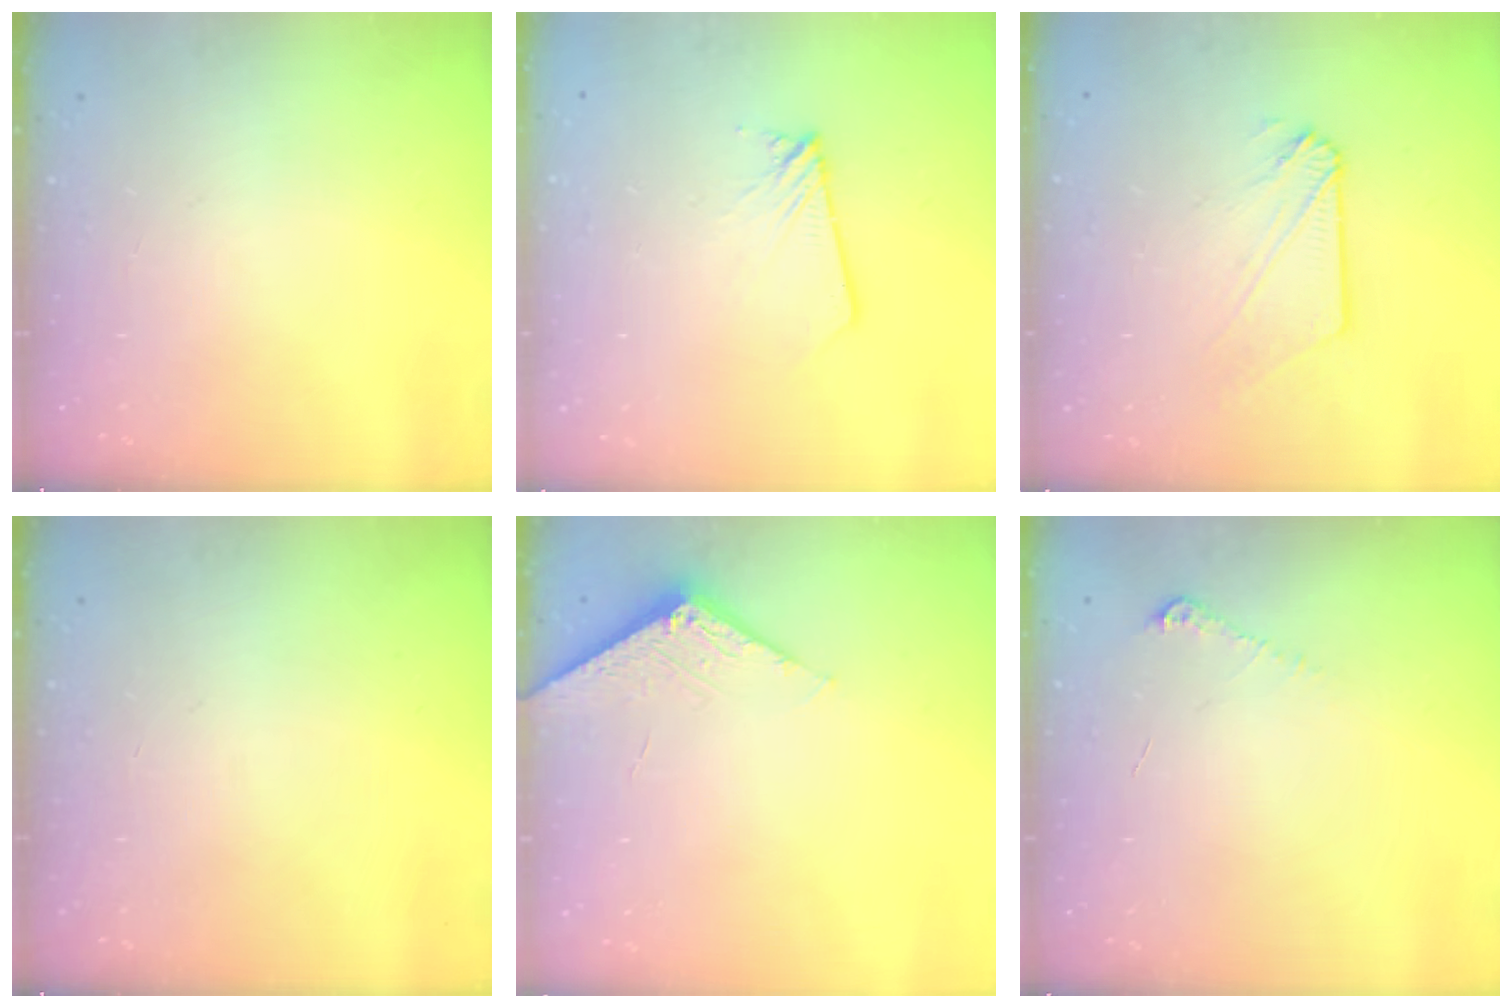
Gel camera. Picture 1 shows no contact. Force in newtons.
{"total": 1.8, "press": 1.8, "slide": 0.1}
{"total": 4.4, "press": 4.4, "slide": 0.5}
{"total": 0.0}
{"total": 3.6, "press": 3.6, "slide": 0.3}
{"total": 4.9, "press": 4.9, "slide": 0.7}